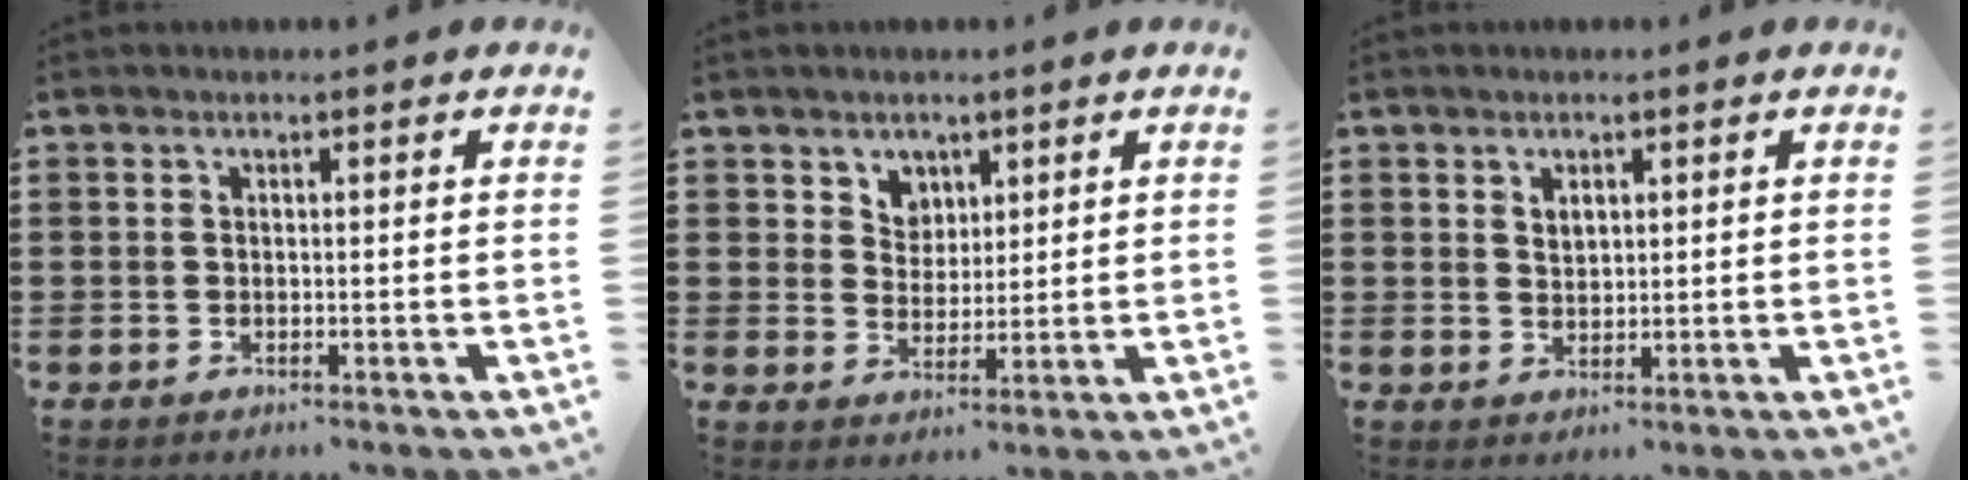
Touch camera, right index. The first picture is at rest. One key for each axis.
{"total": 3.9, "fx": 2.5, "fy": 3.1, "fz": 0.1, "tx": -0.020, "ty": 0.009, "tz": 0.046}
{"total": 1.7, "fx": 1.1, "fy": 1.1, "fz": 0.7, "tx": -0.016, "ty": 0.005, "tz": 0.021}